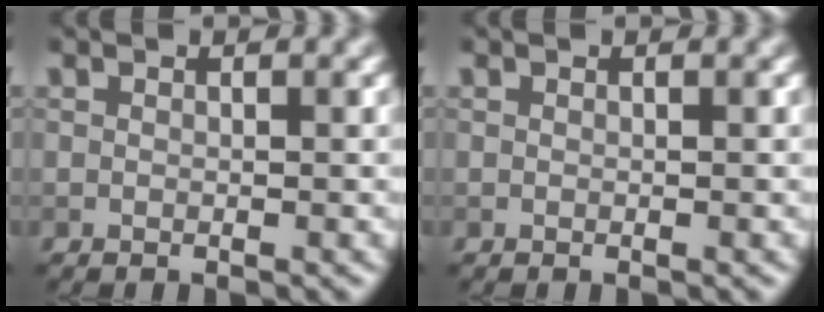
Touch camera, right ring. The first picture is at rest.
{"total": 0.0}